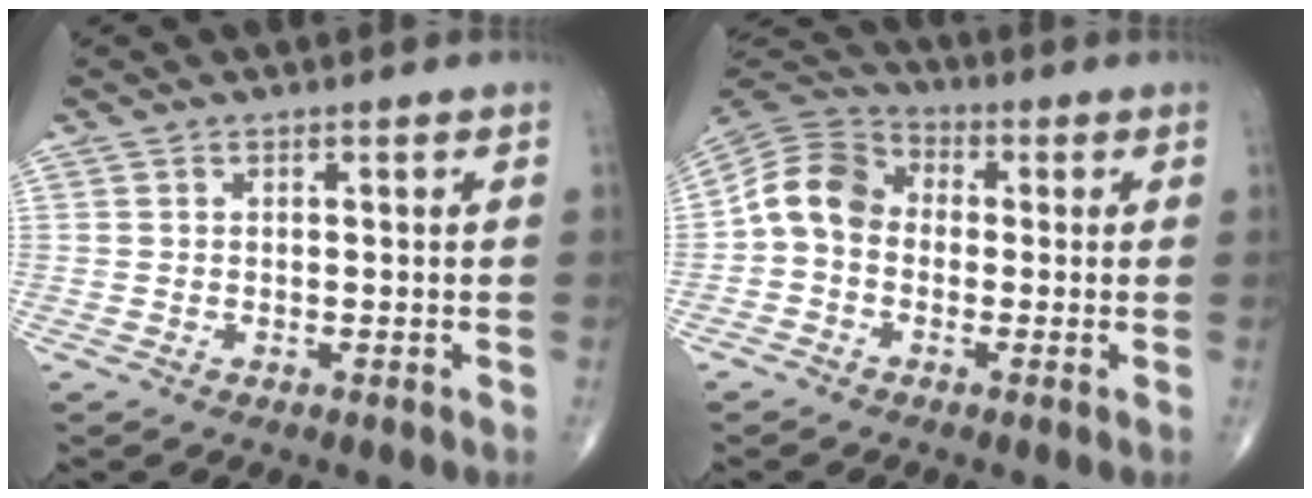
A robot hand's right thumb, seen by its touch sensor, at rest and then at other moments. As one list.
[{"total": 8.9, "force": [-0.9, 7.1, 5.4], "torque": [-0.091, 0.029, -0.035]}]